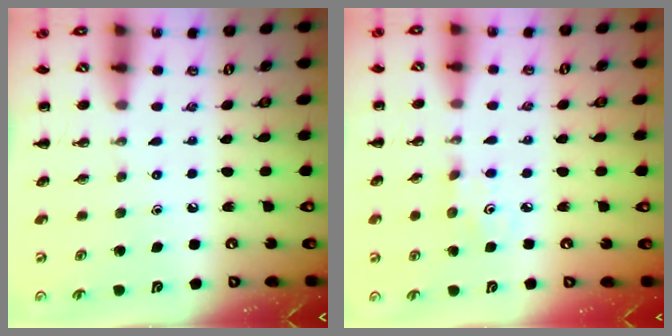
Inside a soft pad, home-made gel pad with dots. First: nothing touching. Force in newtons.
{"total": 2.7, "press": 2.6, "slide": 0.6}